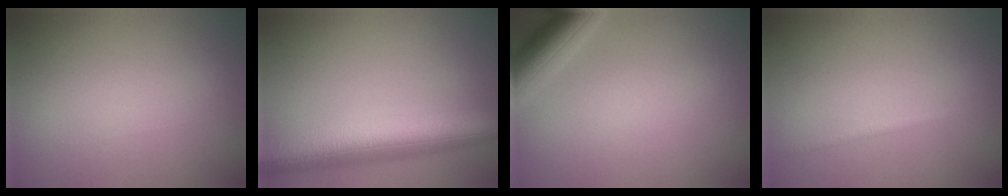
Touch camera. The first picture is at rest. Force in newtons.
{"total": 9.8, "press": 9.8, "slide": 0.6}
{"total": 4.7, "press": 4.7, "slide": 0.3}
{"total": 0.7, "press": 0.7, "slide": 0.1}